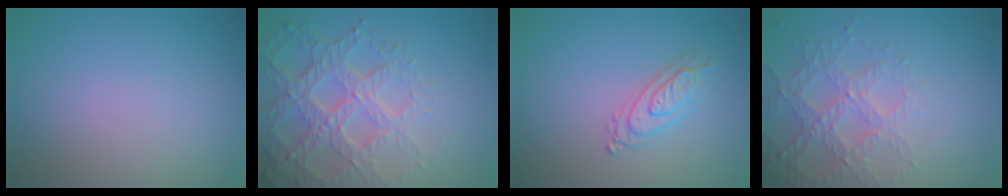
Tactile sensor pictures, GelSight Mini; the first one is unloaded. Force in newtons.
{"total": 6.5, "press": 4.9, "slide": 4.3}
{"total": 2.1, "press": 2.1, "slide": 0.4}
{"total": 4.1, "press": 3.2, "slide": 2.5}